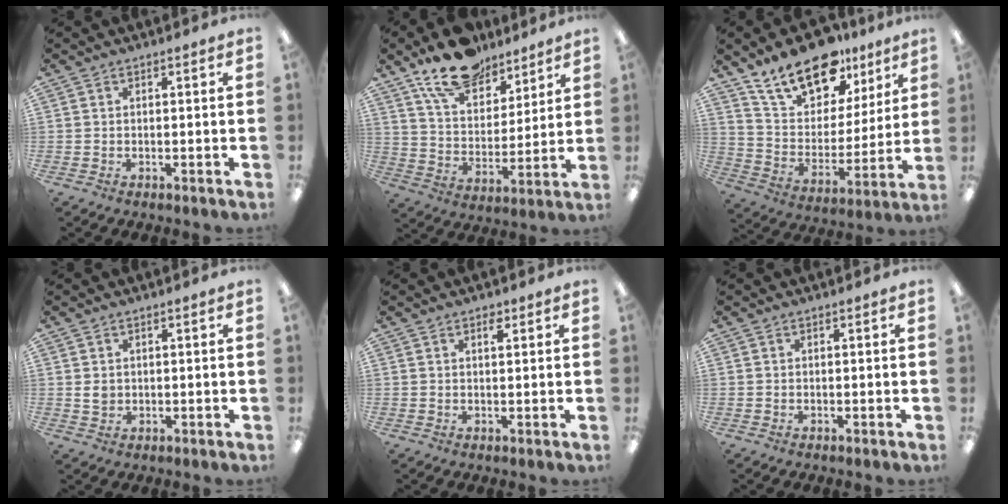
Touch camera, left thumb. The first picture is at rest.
{"total": 15.2, "force": [11.8, 7.3, 6.2], "torque": [-0.099, -0.069, 0.215]}
{"total": 19.0, "force": [14.3, 9.6, 8.0], "torque": [-0.154, -0.085, 0.259]}
{"total": 2.3, "force": [0.4, 1.9, 1.3], "torque": [-0.017, 0.001, 0.005]}
{"total": 1.7, "force": [1.2, 0.6, 1.0], "torque": [-0.006, -0.006, 0.017]}
{"total": 0.0}